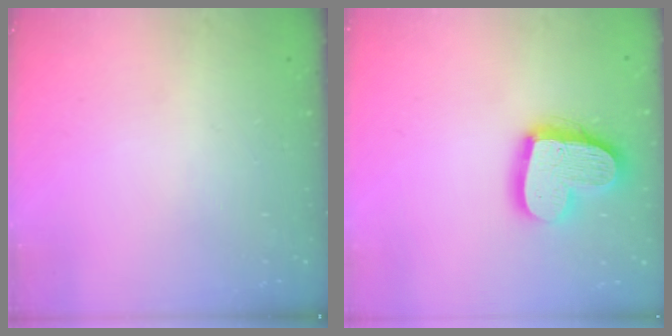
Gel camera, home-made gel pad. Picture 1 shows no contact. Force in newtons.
{"total": 18.3, "press": 18.3, "slide": 1.6}